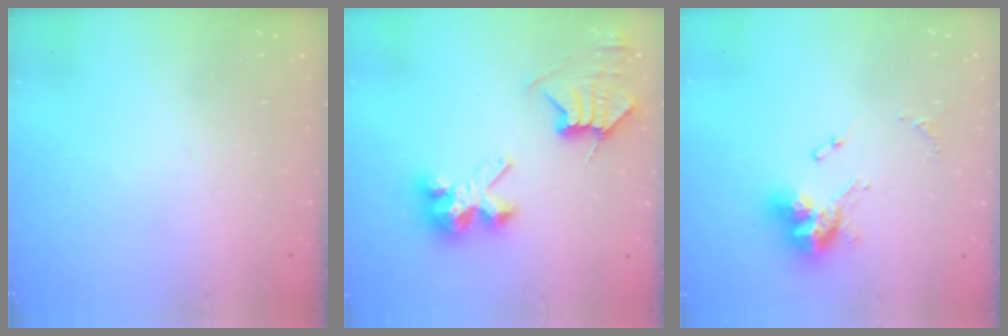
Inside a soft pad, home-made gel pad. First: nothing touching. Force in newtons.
{"total": 8.6, "press": 8.5, "slide": 1.1}
{"total": 12.6, "press": 12.5, "slide": 1.4}